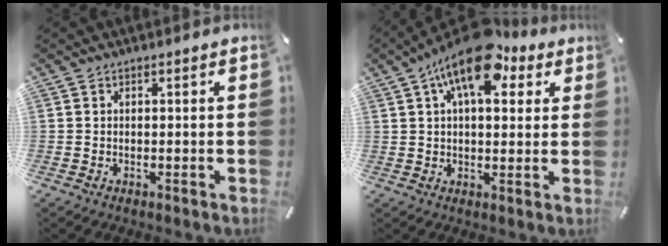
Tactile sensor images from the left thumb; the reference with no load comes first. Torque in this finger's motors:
{"motor_torque": [0.81, 0.84, 1.76, -1.01, 0.54]}